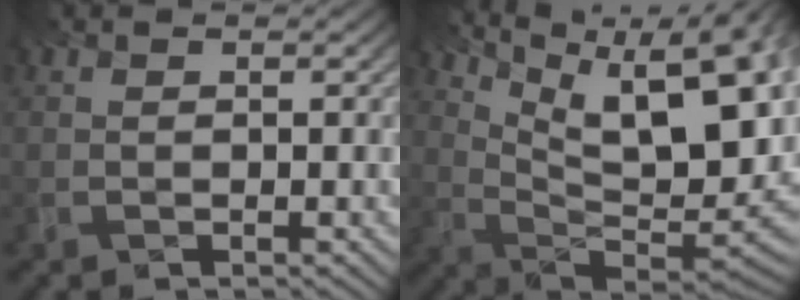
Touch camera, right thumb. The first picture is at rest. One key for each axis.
{"total": 14.9, "fx": 5.1, "fy": 6.6, "fz": 12.4, "tx": -0.207, "ty": 0.009, "tz": 0.110}